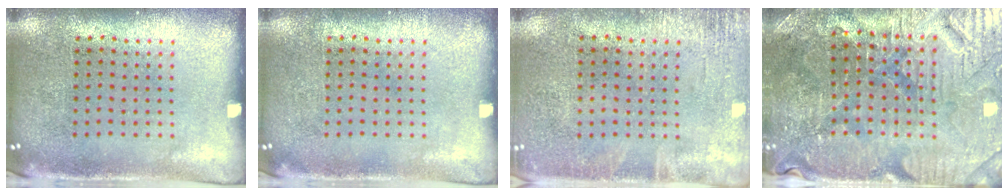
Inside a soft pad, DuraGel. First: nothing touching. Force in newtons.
{"total": 0.0}
{"total": 1.7, "press": 1.7, "slide": 0.3}
{"total": 3.5, "press": 3.5, "slide": 0.5}